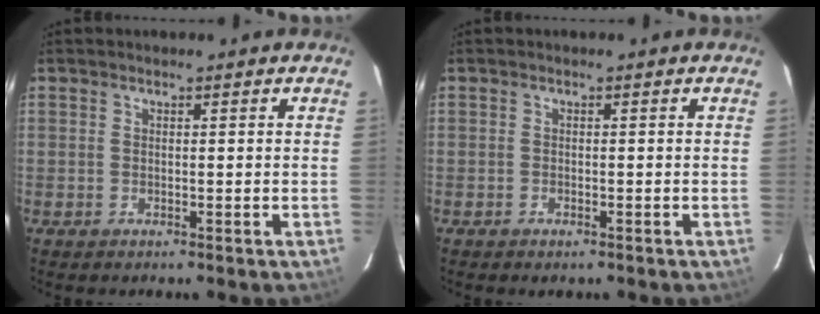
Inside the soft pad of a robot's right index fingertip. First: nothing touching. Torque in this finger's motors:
{"motor_torque": [0.04, -0.10, -0.09, -0.07]}